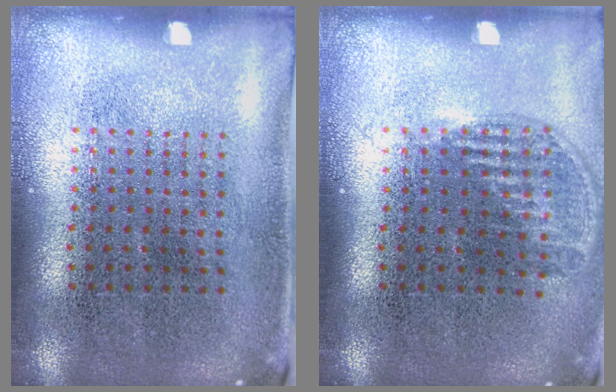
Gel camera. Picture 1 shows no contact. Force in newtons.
{"total": 1.0, "press": 0.8, "slide": 0.6}